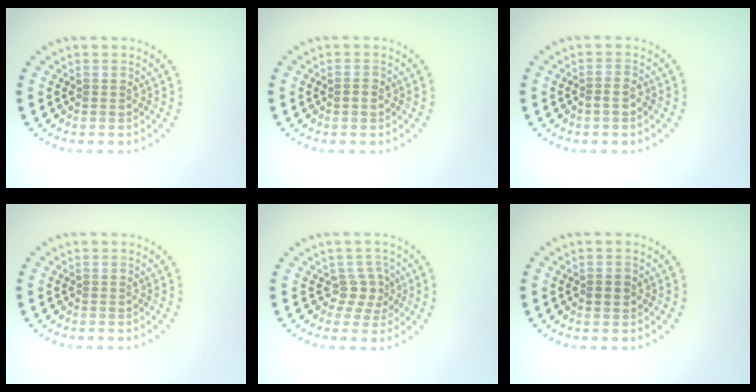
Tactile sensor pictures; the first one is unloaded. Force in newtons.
{"total": 0.8, "press": 0.8, "slide": 0.1}
{"total": 1.3, "press": 1.2, "slide": 0.5}
{"total": 0.0}
{"total": 2.2, "press": 1.6, "slide": 1.6}
{"total": 1.5, "press": 1.5, "slide": 0.1}